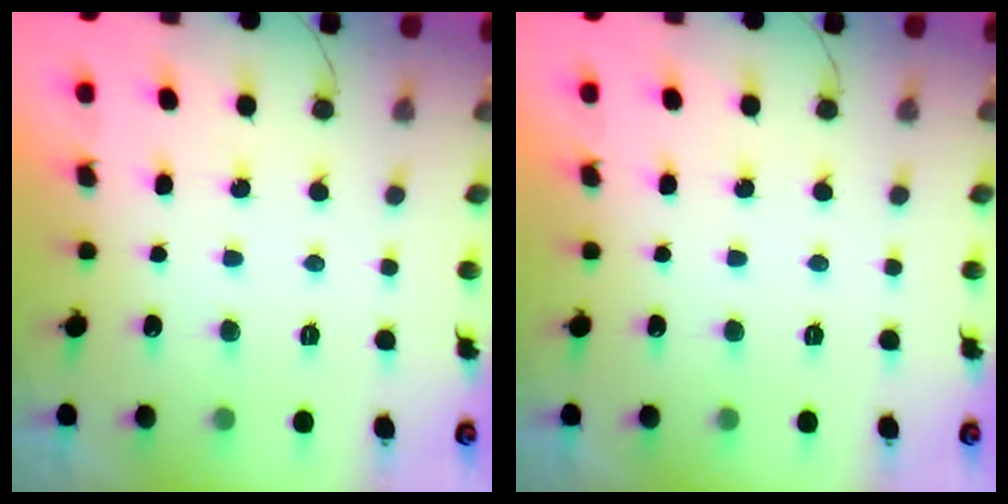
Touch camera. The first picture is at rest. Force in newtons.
{"total": 0.0}